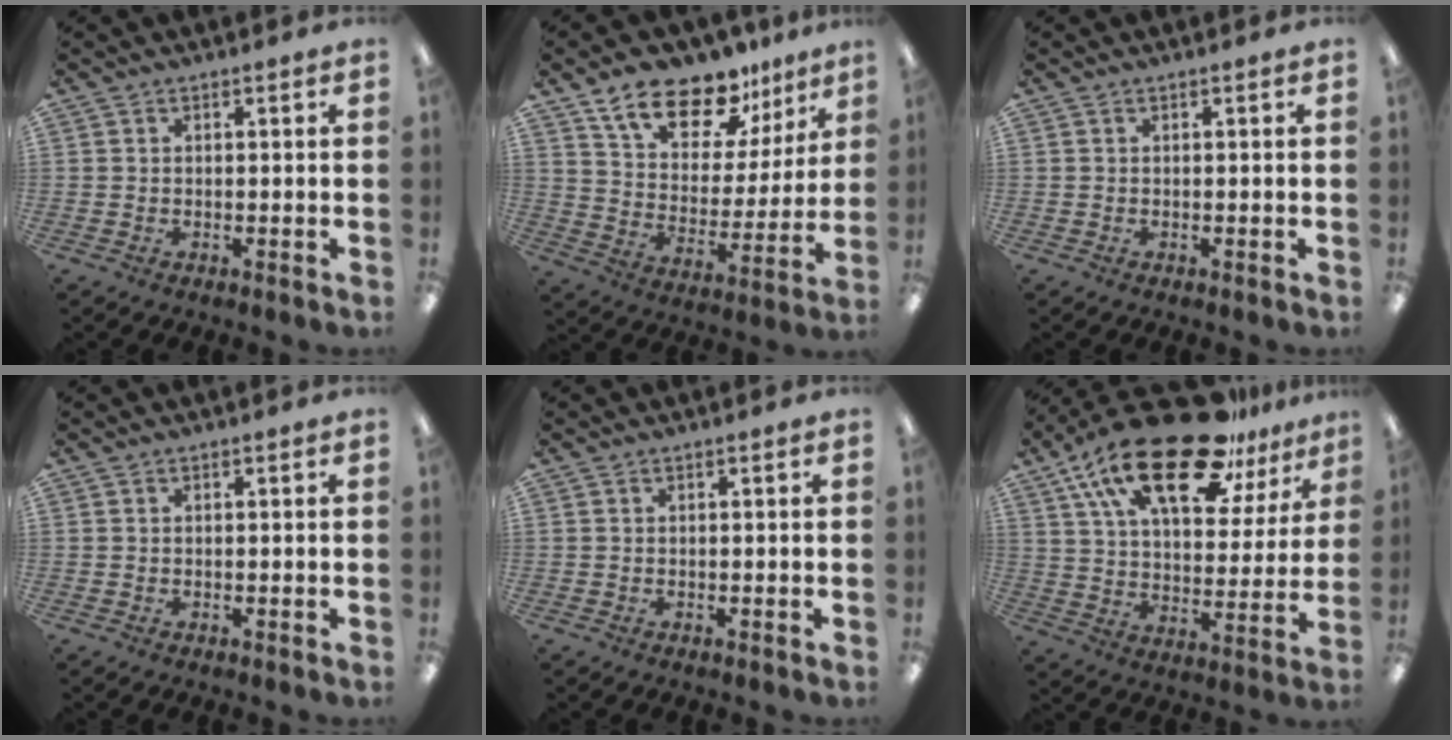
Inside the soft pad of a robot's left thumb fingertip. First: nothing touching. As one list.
[{"total": 16.5, "force": [12.9, 7.3, 7.1], "torque": [-0.128, -0.084, 0.231]}, {"total": 0.0}, {"total": 0.0}, {"total": 0.0}, {"total": 25.0, "force": [16.3, 10.0, 16.2], "torque": [-0.286, -0.091, 0.276]}]